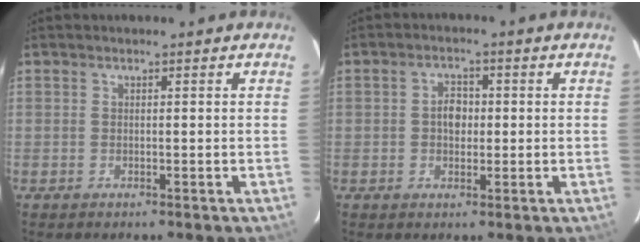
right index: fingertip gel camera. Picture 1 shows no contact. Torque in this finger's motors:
{"motor_torque": [0.31, 0.13, 0.12, 0.05]}